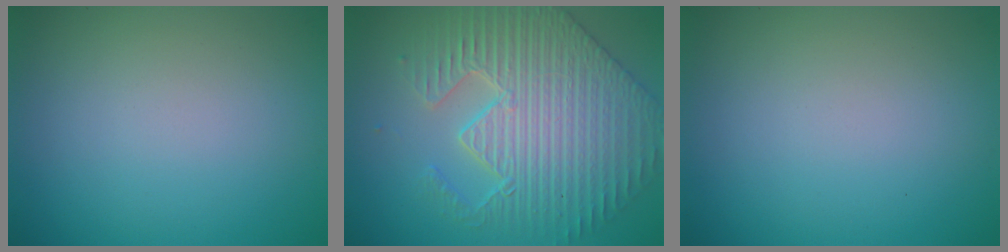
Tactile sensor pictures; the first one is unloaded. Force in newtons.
{"total": 6.6, "press": 5.7, "slide": 3.3}
{"total": 0.0}